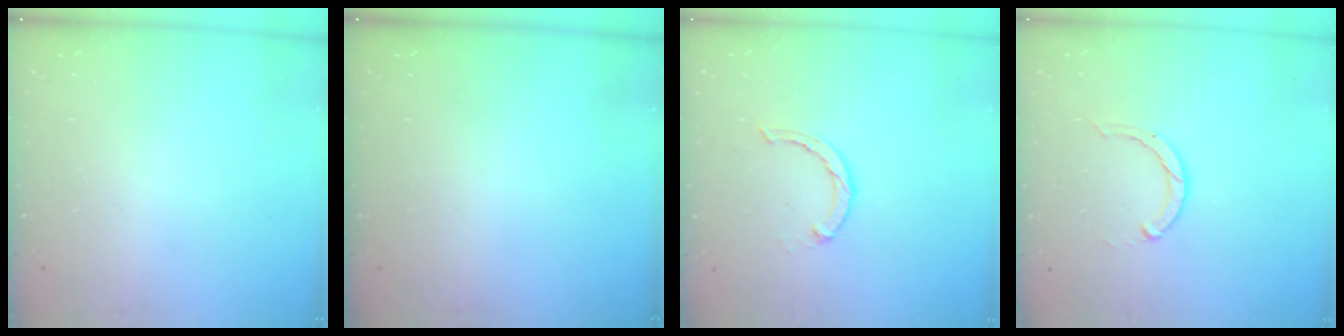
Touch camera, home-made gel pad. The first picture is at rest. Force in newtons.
{"total": 0.0}
{"total": 2.1, "press": 2.0, "slide": 0.4}
{"total": 2.2, "press": 2.2, "slide": 0.3}